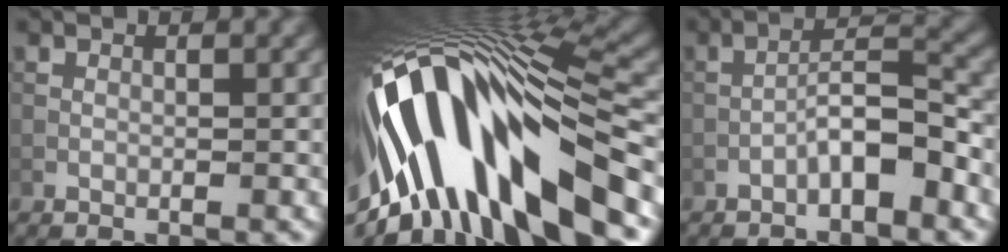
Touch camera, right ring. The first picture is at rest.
{"total": 16.5, "force": [-4.3, 6.3, 14.7], "torque": [-0.264, 0.006, -0.064]}
{"total": 4.1, "force": [-2.3, 0.9, 3.2], "torque": [-0.052, 0.022, -0.043]}